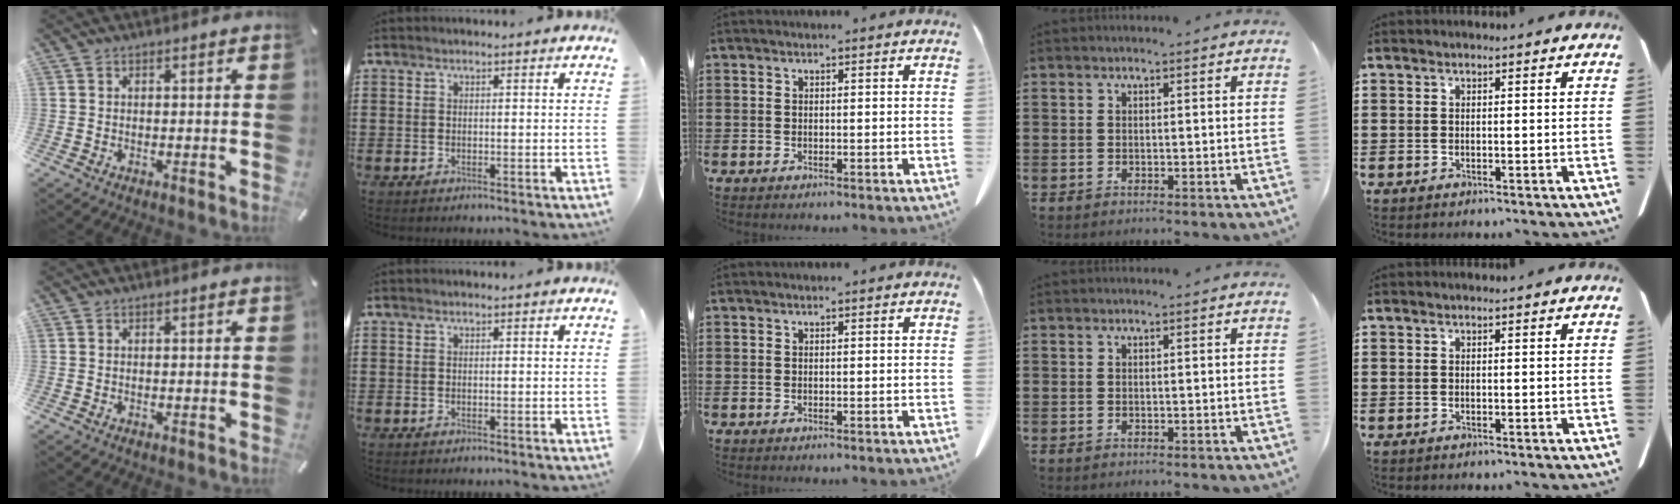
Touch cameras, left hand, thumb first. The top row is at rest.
{}